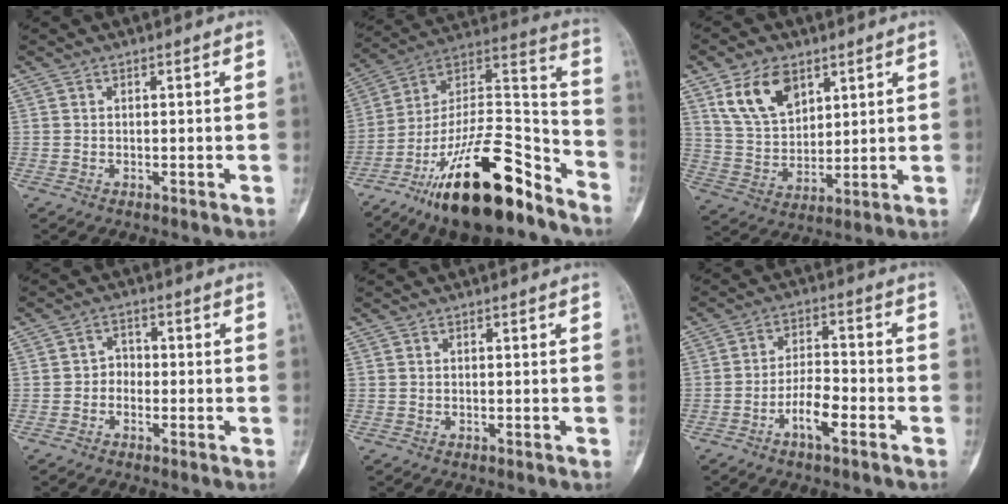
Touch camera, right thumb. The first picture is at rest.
{"total": 27.3, "force": [-18.0, 9.2, 18.4], "torque": [-0.282, 0.095, -0.300]}
{"total": 11.6, "force": [6.2, 7.0, 6.8], "torque": [-0.107, -0.026, 0.128]}
{"total": 2.7, "force": [-1.0, 2.2, 1.2], "torque": [0.005, 0.015, -0.029]}
{"total": 0.0}
{"total": 6.8, "force": [-3.5, 2.2, 5.4], "torque": [-0.098, 0.027, -0.064]}